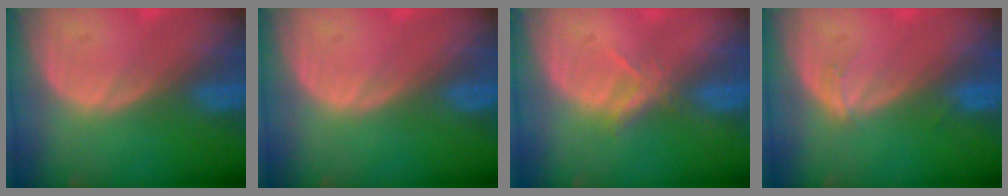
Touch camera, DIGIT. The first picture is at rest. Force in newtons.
{"total": 0.0}
{"total": 2.6, "press": 2.5, "slide": 0.9}
{"total": 1.1, "press": 1.1, "slide": 0.1}